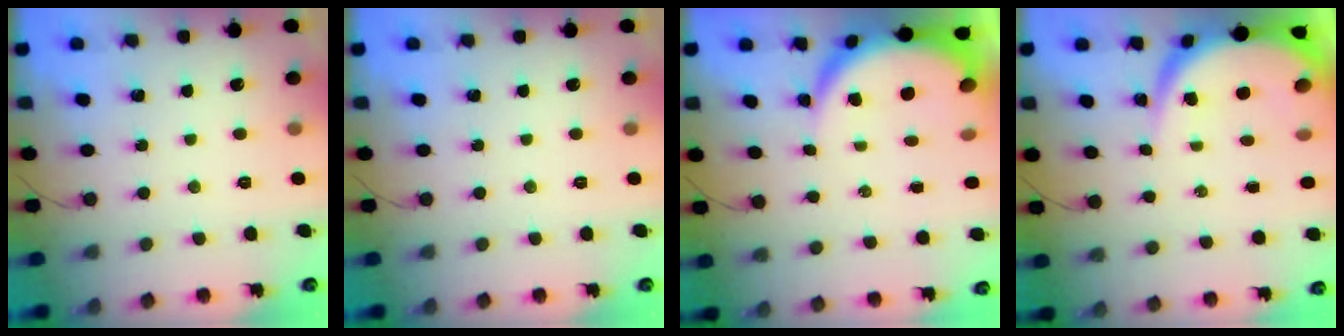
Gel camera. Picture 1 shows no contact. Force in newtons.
{"total": 0.0}
{"total": 7.7, "press": 7.7, "slide": 0.7}
{"total": 8.8, "press": 8.7, "slide": 0.8}